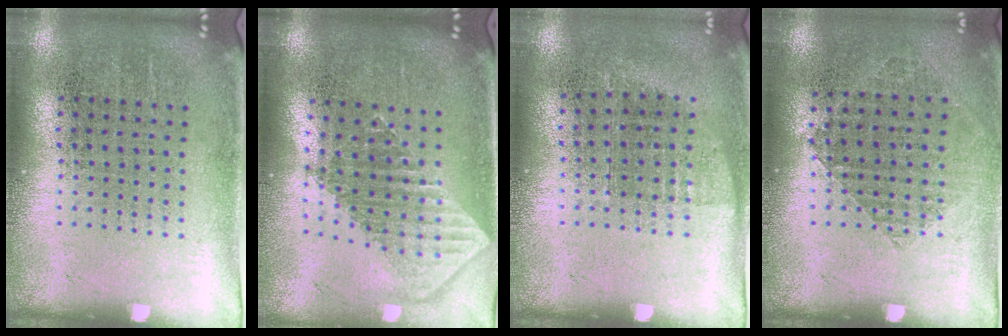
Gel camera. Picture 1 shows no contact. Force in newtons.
{"total": 1.9, "press": 1.5, "slide": 1.1}
{"total": 0.7, "press": 0.7, "slide": 0.3}
{"total": 0.9, "press": 0.8, "slide": 0.3}